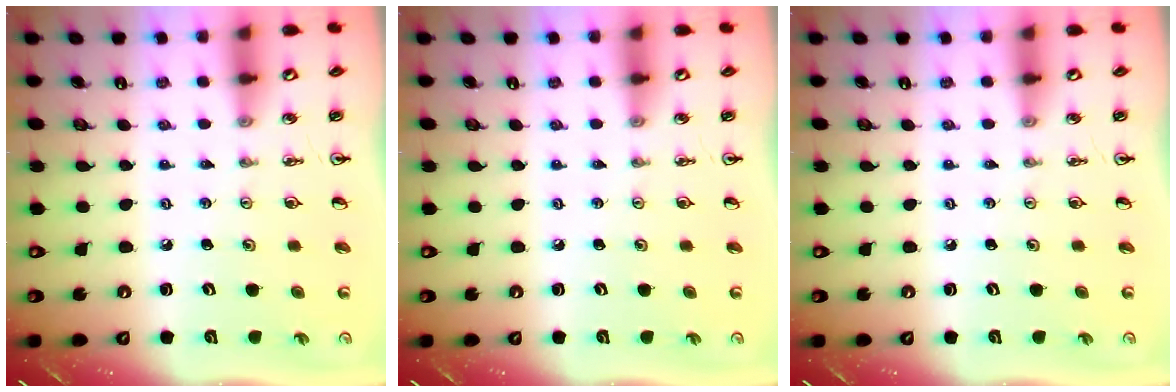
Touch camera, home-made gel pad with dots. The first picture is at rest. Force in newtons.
{"total": 0.0}
{"total": 0.0}